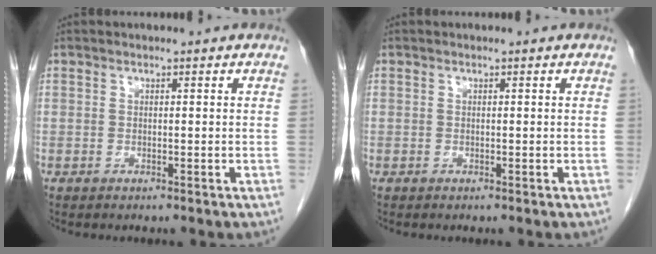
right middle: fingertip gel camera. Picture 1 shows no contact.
{"total": 0.0}